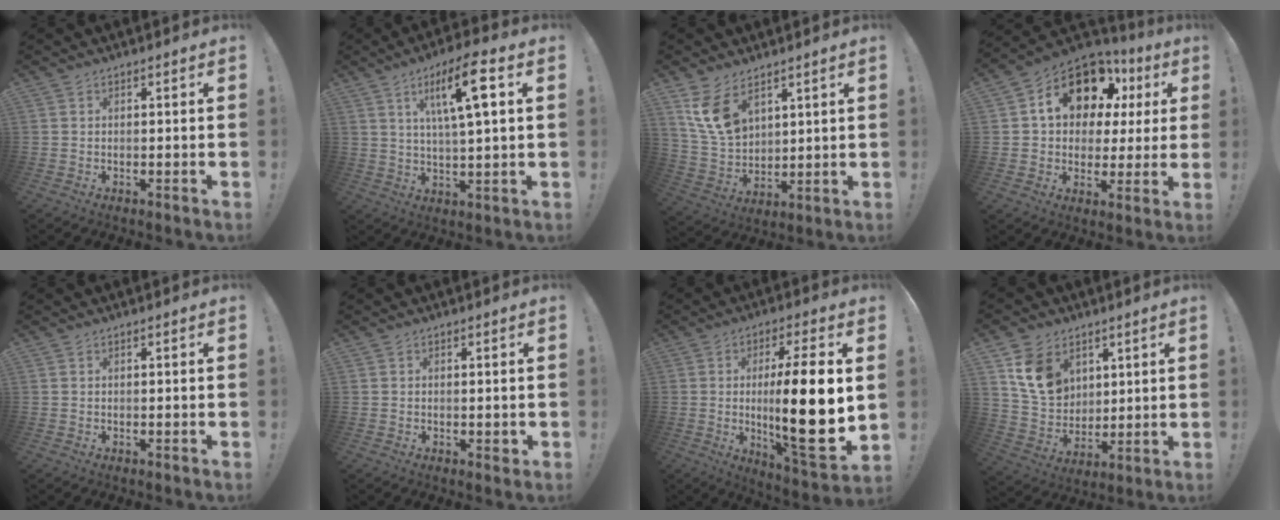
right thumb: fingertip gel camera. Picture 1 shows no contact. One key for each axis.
{"total": 12.8, "fx": 4.6, "fy": 2.5, "fz": 11.7, "tx": -0.194, "ty": -0.004, "tz": 0.065}
{"total": 12.1, "fx": 7.2, "fy": 7.2, "fz": 6.5, "tx": -0.136, "ty": -0.032, "tz": 0.147}
{"total": 16.6, "fx": 8.0, "fy": 11.1, "fz": 9.4, "tx": -0.148, "ty": -0.039, "tz": 0.151}
{"total": 0.0}
{"total": 1.2, "fx": 0.2, "fy": 0.7, "fz": 1.0, "tx": 0.000, "ty": -0.005, "tz": 0.003}
{"total": 21.0, "fx": 0.3, "fy": 3.9, "fz": 20.6, "tx": -0.333, "ty": -0.024, "tz": 0.001}
{"total": 13.5, "fx": 6.6, "fy": 10.0, "fz": 6.4, "tx": -0.118, "ty": -0.019, "tz": 0.137}